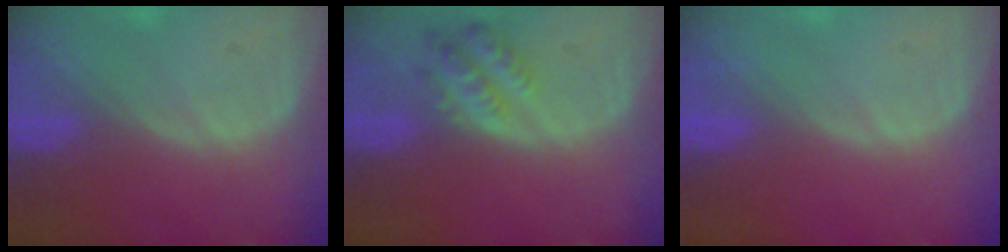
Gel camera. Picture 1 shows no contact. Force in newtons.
{"total": 4.8, "press": 4.8, "slide": 0.5}
{"total": 0.0}